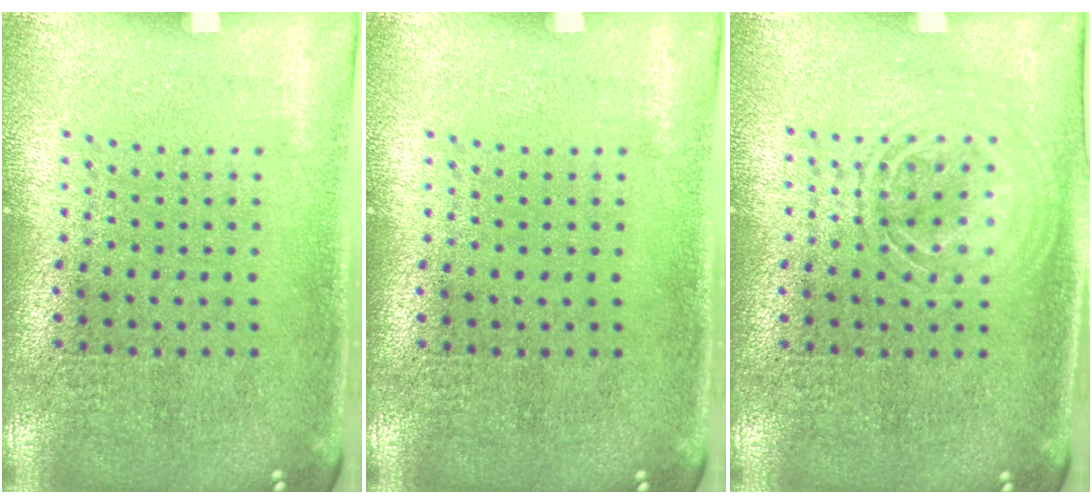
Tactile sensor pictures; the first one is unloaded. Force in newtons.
{"total": 0.0}
{"total": 1.2, "press": 1.2, "slide": 0.1}